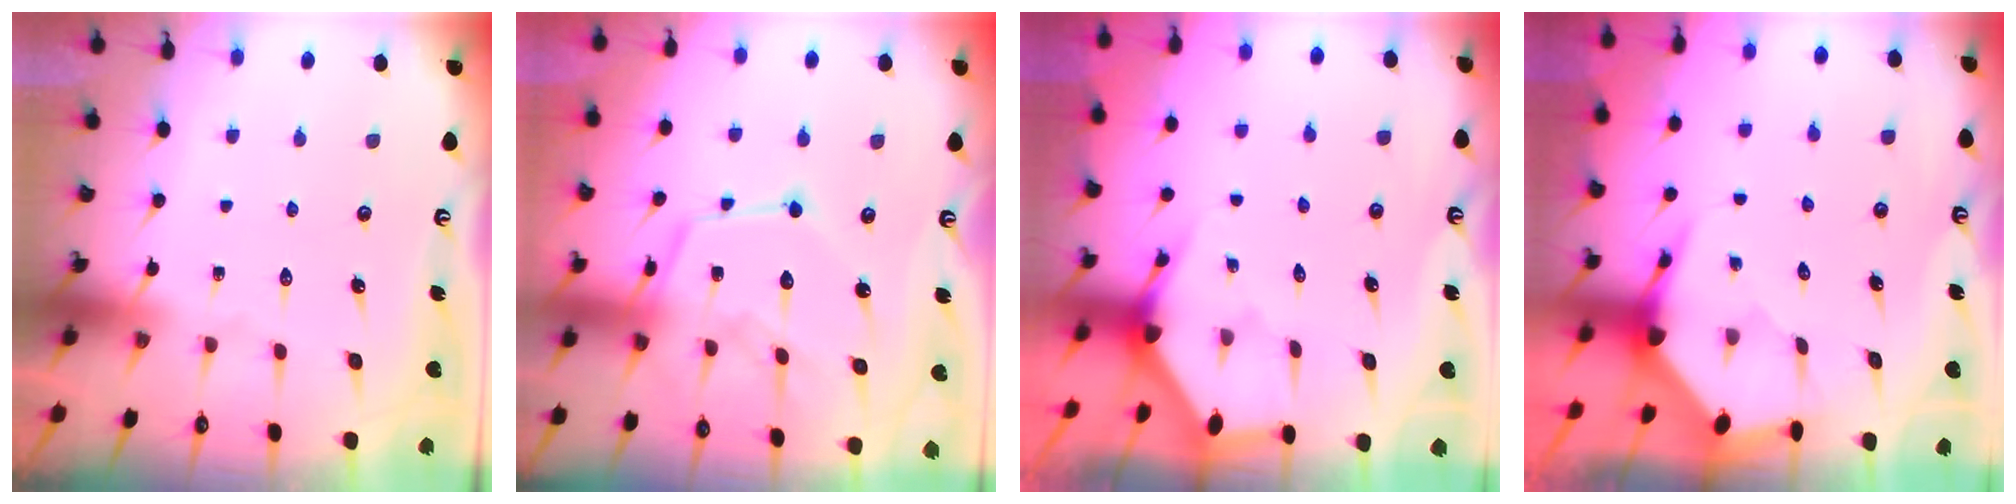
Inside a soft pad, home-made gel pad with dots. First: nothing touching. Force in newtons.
{"total": 14.3, "press": 14.2, "slide": 1.3}
{"total": 2.9, "press": 2.9, "slide": 0.2}
{"total": 3.7, "press": 3.7, "slide": 0.4}